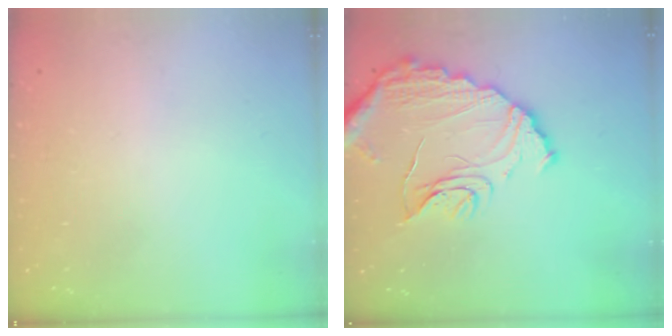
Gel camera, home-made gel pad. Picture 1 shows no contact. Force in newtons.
{"total": 15.0, "press": 15.0, "slide": 0.5}